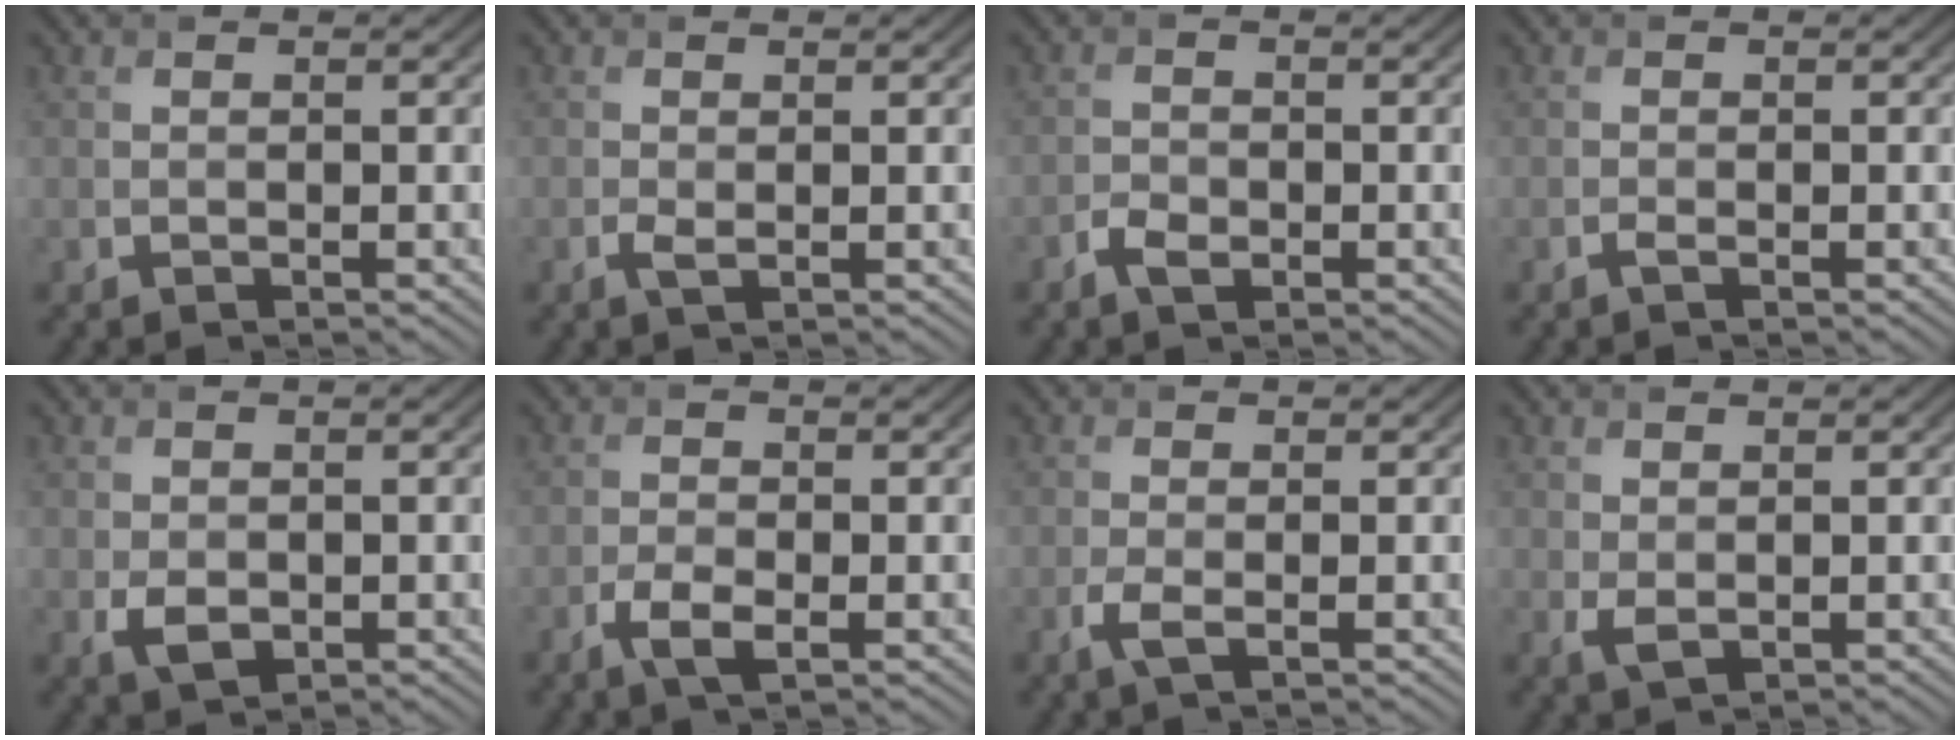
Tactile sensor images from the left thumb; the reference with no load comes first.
{"total": 1.1, "force": [-0.2, 0.4, 1.0], "torque": [-0.025, -0.004, -0.004]}
{"total": 2.1, "force": [-1.2, 1.2, 1.2], "torque": [-0.026, 0.000, -0.025]}
{"total": 0.7, "force": [-0.4, 0.1, 0.6], "torque": [-0.013, -0.002, -0.007]}
{"total": 2.5, "force": [-0.5, 1.7, 1.7], "torque": [-0.038, -0.011, -0.006]}
{"total": 3.1, "force": [-1.5, 1.2, 2.4], "torque": [-0.055, -0.005, -0.031]}
{"total": 2.1, "force": [-0.8, 0.6, 1.8], "torque": [-0.047, -0.003, -0.022]}
{"total": 1.5, "force": [0.2, 0.9, 1.2], "torque": [-0.032, -0.004, 0.009]}